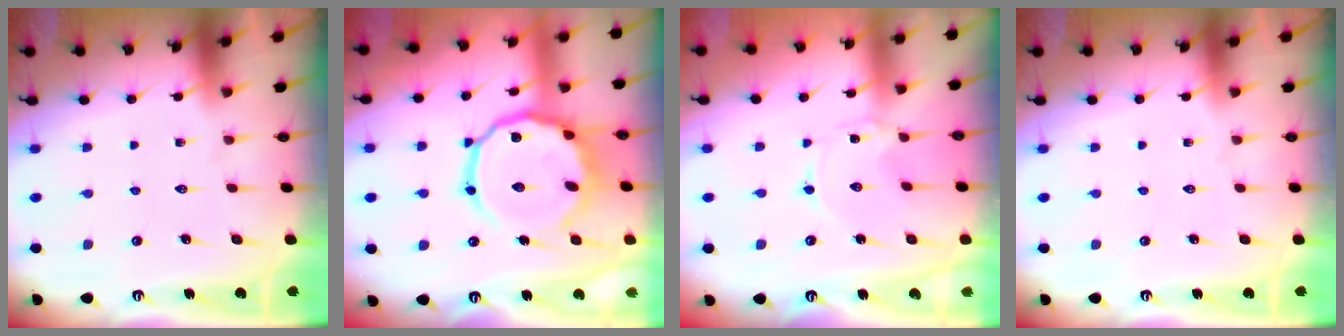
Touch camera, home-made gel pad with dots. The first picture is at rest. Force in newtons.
{"total": 16.0, "press": 15.9, "slide": 1.9}
{"total": 0.0}
{"total": 0.0}